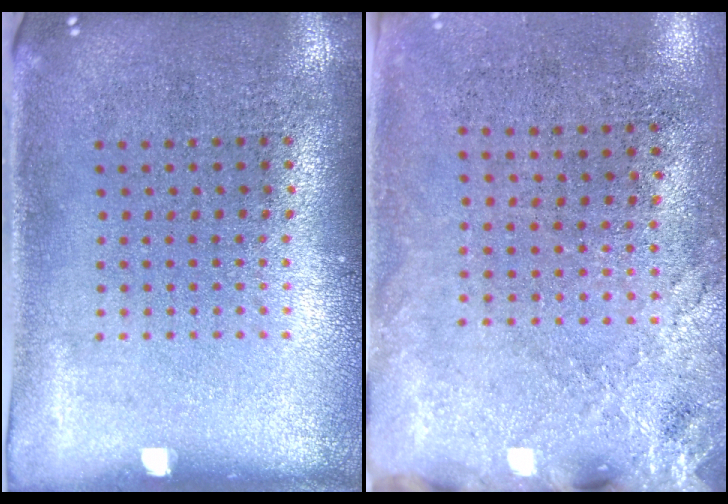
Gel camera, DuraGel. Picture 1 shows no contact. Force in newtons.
{"total": 2.5, "press": 2.1, "slide": 1.4}